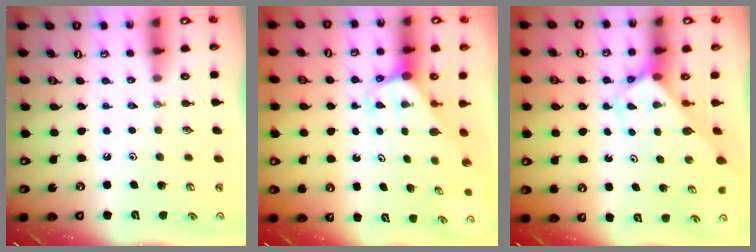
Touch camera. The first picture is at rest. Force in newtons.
{"total": 1.9, "press": 1.9, "slide": 0.1}
{"total": 2.8, "press": 2.8, "slide": 0.1}